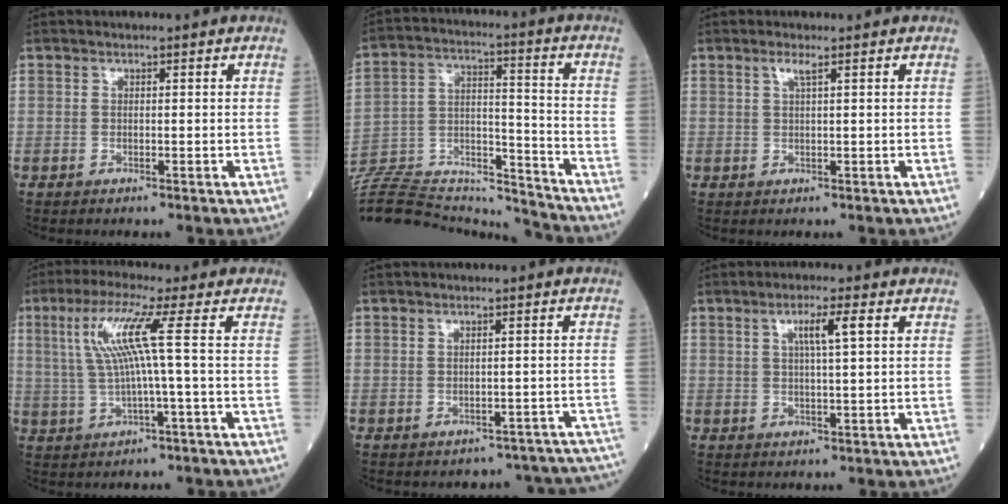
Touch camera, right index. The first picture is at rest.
{"total": 22.9, "force": [-21.8, 3.7, 5.8], "torque": [-0.152, 0.016, -0.351]}
{"total": 1.5, "force": [0.8, -0.1, 1.2], "torque": [-0.030, 0.002, 0.016]}
{"total": 7.9, "force": [1.4, -1.1, 7.7], "torque": [-0.157, 0.016, 0.034]}
{"total": 11.2, "force": [-10.2, 4.5, 1.0], "torque": [0.006, 0.043, -0.100]}
{"total": 4.4, "force": [1.5, 0.0, 4.1], "torque": [-0.073, 0.004, 0.026]}